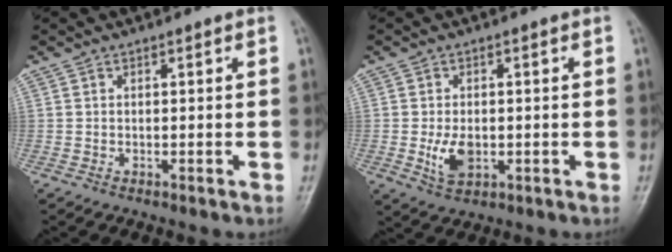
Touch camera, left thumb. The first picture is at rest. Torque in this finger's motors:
{"motor_torque": [0.99, 1.10, 0.82, -0.01, 0.03]}